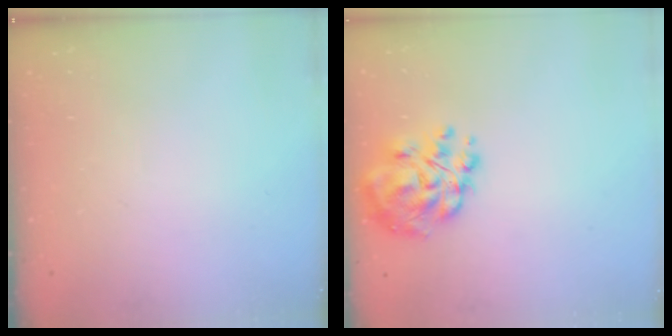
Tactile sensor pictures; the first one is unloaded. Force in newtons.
{"total": 13.4, "press": 13.0, "slide": 3.5}